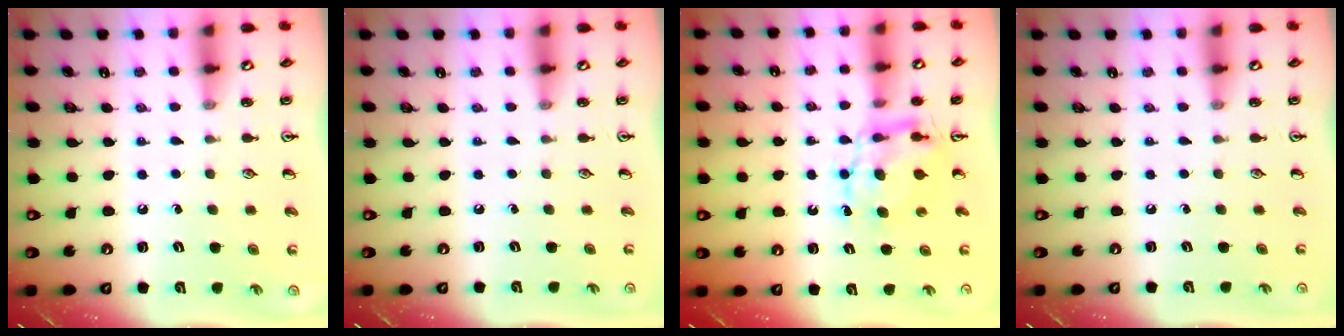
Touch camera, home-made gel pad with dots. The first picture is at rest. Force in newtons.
{"total": 0.0}
{"total": 6.8, "press": 6.8, "slide": 0.0}
{"total": 0.0}